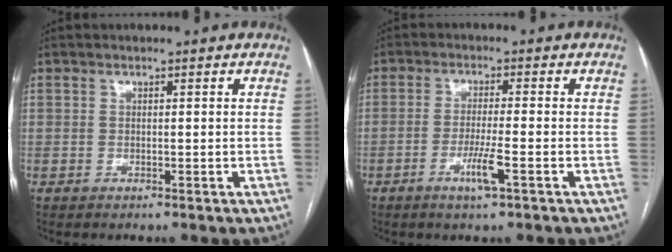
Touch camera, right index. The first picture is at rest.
{"total": 4.6, "force": [-2.1, -0.2, 4.1], "torque": [-0.083, -0.009, -0.038]}